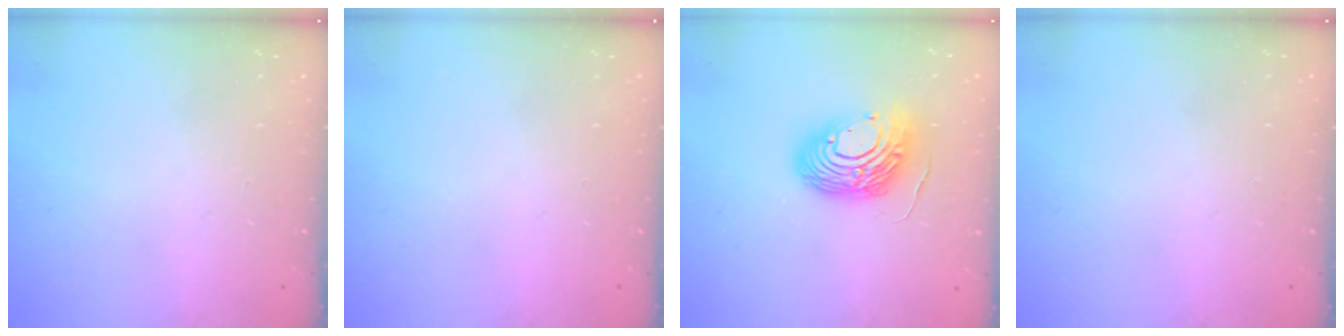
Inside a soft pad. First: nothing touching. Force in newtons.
{"total": 0.0}
{"total": 13.9, "press": 13.7, "slide": 2.3}
{"total": 0.0}